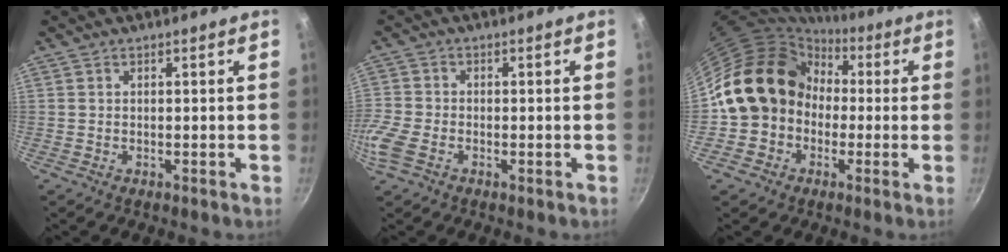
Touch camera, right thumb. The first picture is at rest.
{"total": 6.3, "force": [-2.7, 4.1, 4.0], "torque": [-0.102, 0.000, -0.066]}
{"total": 15.3, "force": [0.3, 13.2, 7.8], "torque": [-0.096, 0.048, -0.005]}